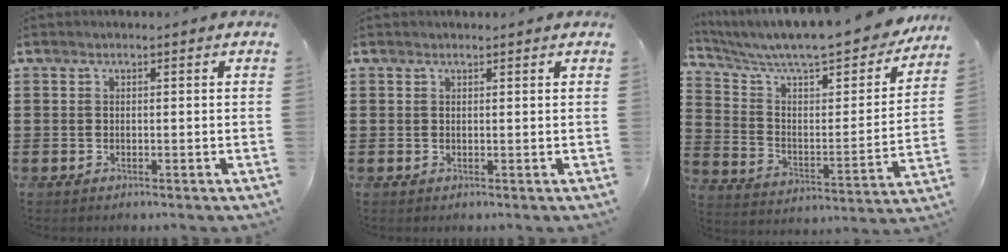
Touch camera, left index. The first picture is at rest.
{"total": 0.6, "force": [0.6, 0.0, 0.2], "torque": [-0.005, -0.002, 0.012]}
{"total": 8.9, "force": [7.9, 1.2, 3.9], "torque": [-0.103, -0.062, 0.128]}